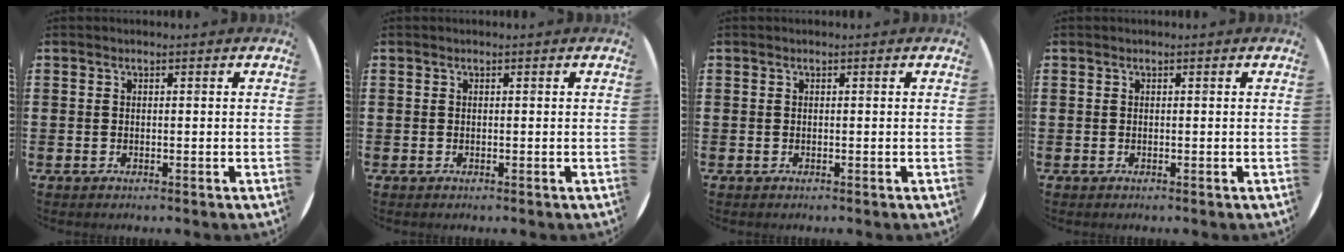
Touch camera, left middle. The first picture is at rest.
{"total": 0.0}
{"total": 0.0}
{"total": 0.0}